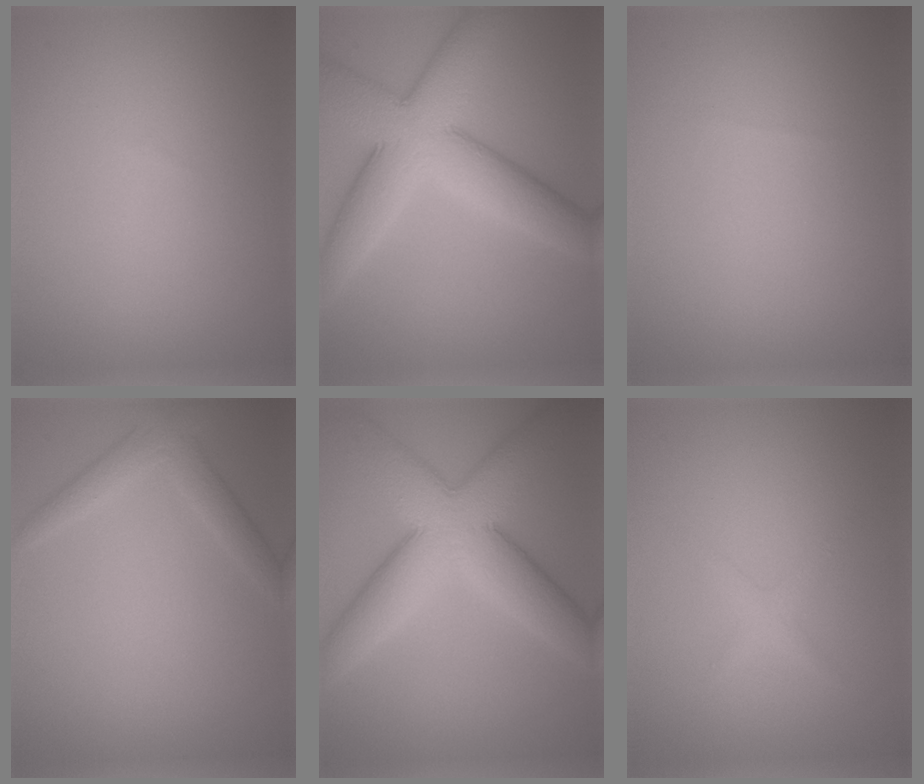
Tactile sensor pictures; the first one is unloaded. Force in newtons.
{"total": 9.5, "press": 9.5, "slide": 0.2}
{"total": 0.0}
{"total": 2.6, "press": 2.5, "slide": 0.1}
{"total": 10.1, "press": 10.1, "slide": 0.5}
{"total": 1.3, "press": 1.3, "slide": 0.1}